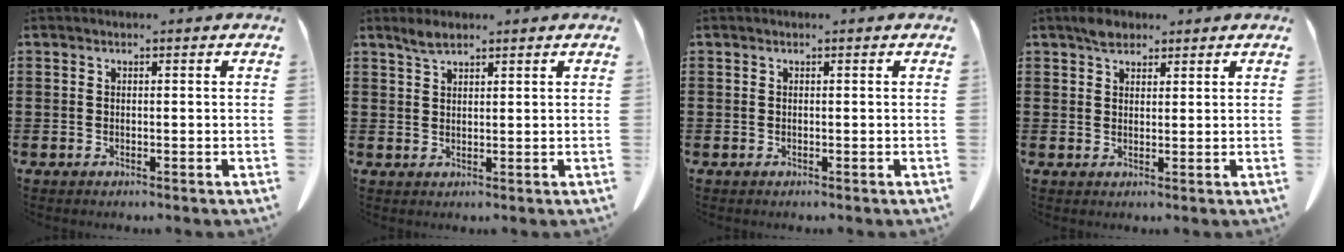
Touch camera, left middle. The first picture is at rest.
{"total": 2.2, "force": [1.8, 0.6, 1.3], "torque": [-0.029, 0.002, 0.033]}
{"total": 0.0}
{"total": 2.8, "force": [2.2, 1.4, 1.0], "torque": [-0.018, 0.002, 0.041]}